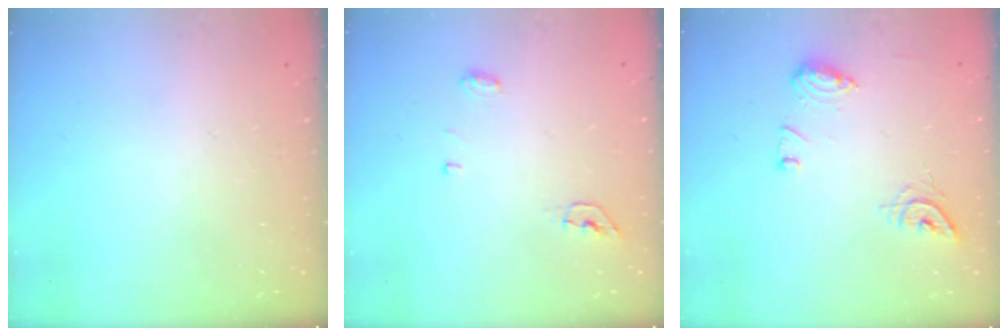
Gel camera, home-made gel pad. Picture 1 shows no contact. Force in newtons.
{"total": 4.4, "press": 4.3, "slide": 0.8}
{"total": 9.8, "press": 9.8, "slide": 0.6}